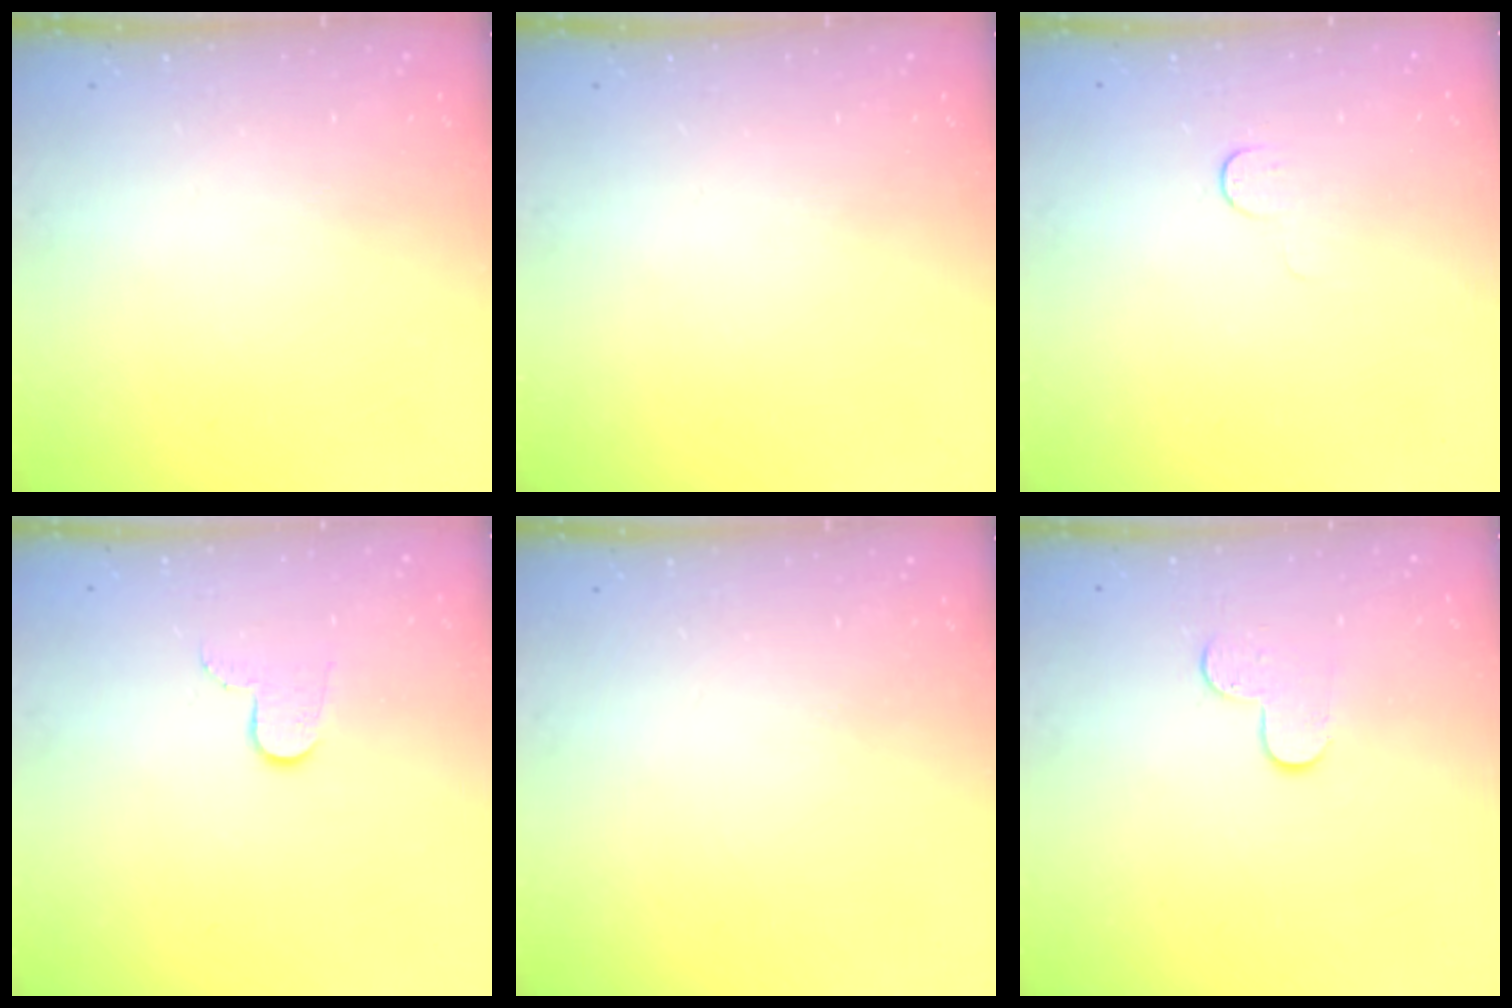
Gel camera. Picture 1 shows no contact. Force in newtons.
{"total": 0.0}
{"total": 4.6, "press": 4.5, "slide": 0.4}
{"total": 6.0, "press": 6.0, "slide": 0.4}
{"total": 0.0}
{"total": 7.3, "press": 7.2, "slide": 0.6}